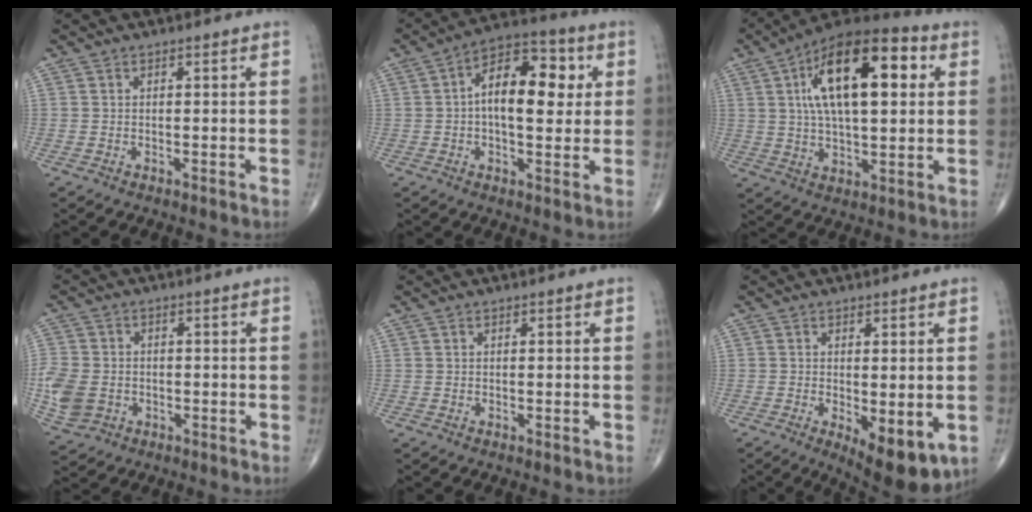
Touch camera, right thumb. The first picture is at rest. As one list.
[{"total": 13.7, "force": [1.8, 7.3, 11.5], "torque": [-0.154, 0.021, 0.019]}, {"total": 21.0, "force": [5.4, 9.4, 18.0], "torque": [-0.280, 0.012, 0.079]}, {"total": 11.2, "force": [-2.5, 9.1, 6.1], "torque": [-0.165, -0.001, -0.039]}, {"total": 0.0}, {"total": 9.2, "force": [-2.5, 3.6, 8.1], "torque": [-0.102, -0.021, -0.027]}]